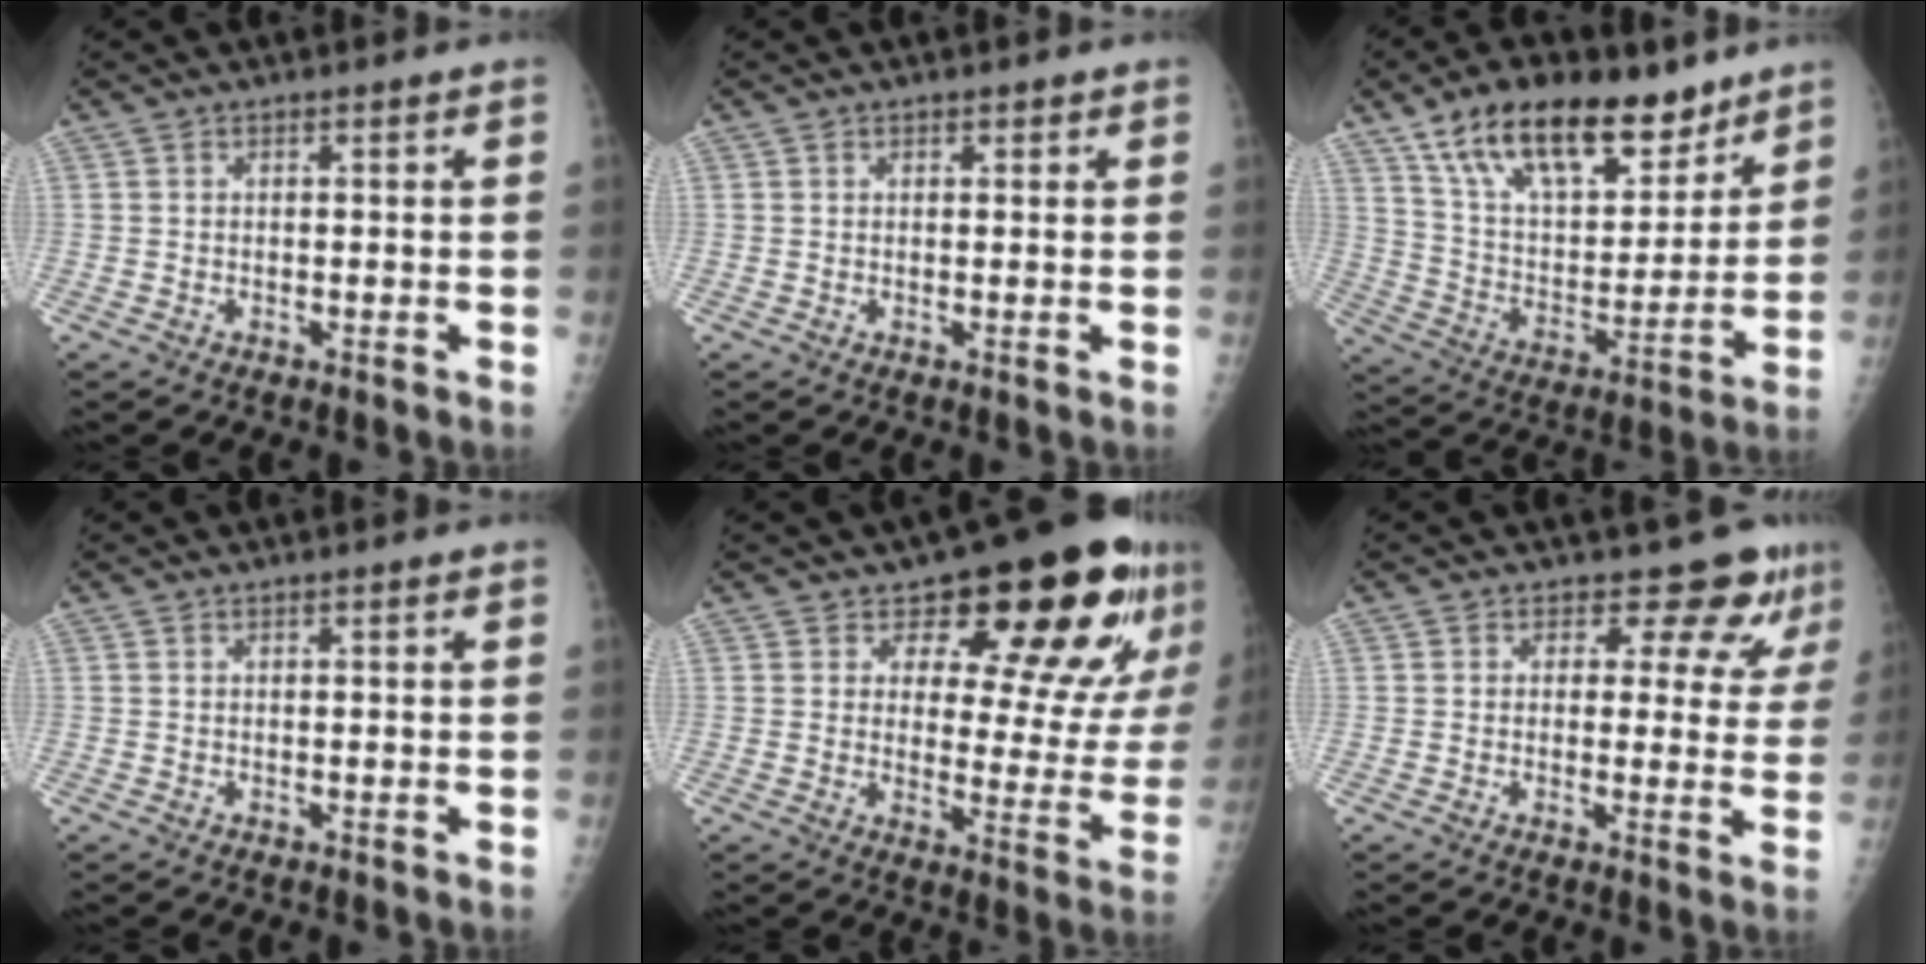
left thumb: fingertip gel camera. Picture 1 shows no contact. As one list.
[{"total": 1.3, "force": [0.8, 0.8, 0.5], "torque": [0.003, -0.003, 0.007]}, {"total": 22.7, "force": [15.1, 10.8, 13.1], "torque": [-0.179, -0.050, 0.262]}, {"total": 0.7, "force": [0.4, 0.2, 0.5], "torque": [-0.007, 0.000, 0.005]}, {"total": 20.0, "force": [12.2, 8.7, 13.1], "torque": [-0.122, -0.072, 0.156]}, {"total": 7.2, "force": [6.1, 3.5, 1.2], "torque": [0.023, -0.040, 0.058]}]